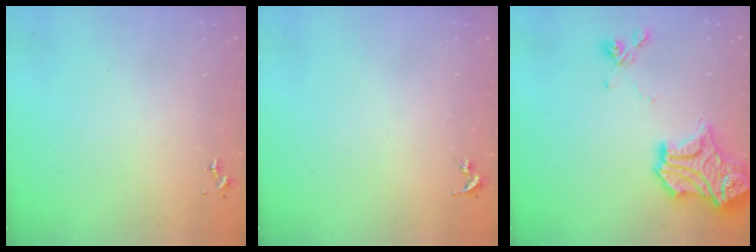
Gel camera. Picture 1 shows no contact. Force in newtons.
{"total": 0.0}
{"total": 17.9, "press": 17.9, "slide": 0.7}